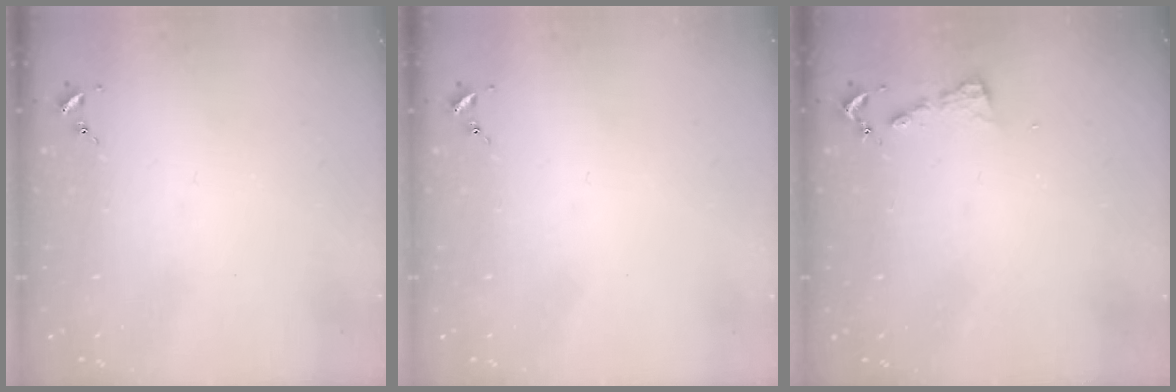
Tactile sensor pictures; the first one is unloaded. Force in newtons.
{"total": 0.0}
{"total": 4.6, "press": 4.6, "slide": 0.4}